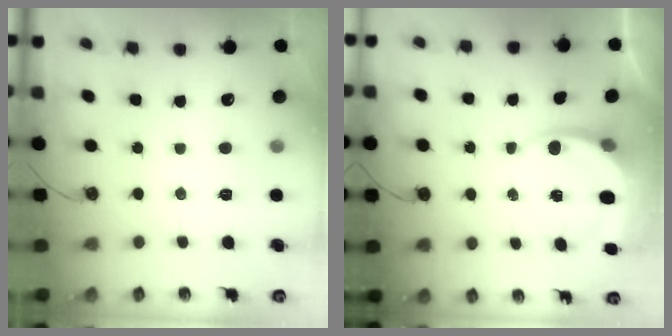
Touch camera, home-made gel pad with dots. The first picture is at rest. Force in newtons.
{"total": 4.9, "press": 4.9, "slide": 0.1}